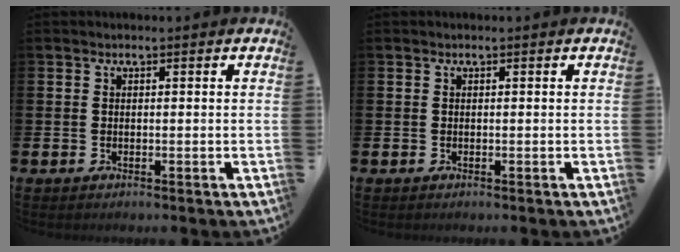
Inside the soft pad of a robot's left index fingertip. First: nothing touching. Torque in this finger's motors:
{"motor_torque": [-0.01, 0.00, 0.00, 0.01]}